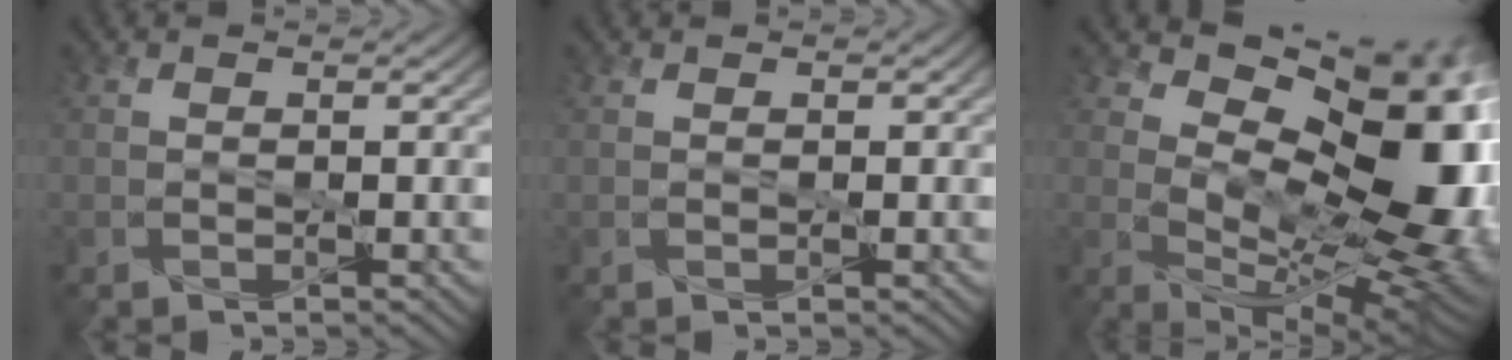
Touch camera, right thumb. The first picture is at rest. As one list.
[{"total": 0.5, "force": [0.4, 0.3, 0.2], "torque": [-0.007, -0.003, 0.009]}, {"total": 19.1, "force": [4.1, 10.6, 15.3], "torque": [-0.185, -0.002, 0.084]}]